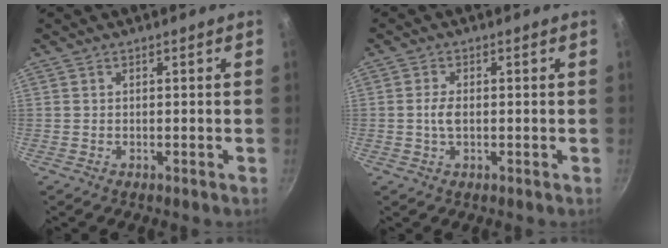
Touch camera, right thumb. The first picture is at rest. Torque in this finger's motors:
{"motor_torque": [0.24, 0.74, 0.03, 0.49, 0.00]}